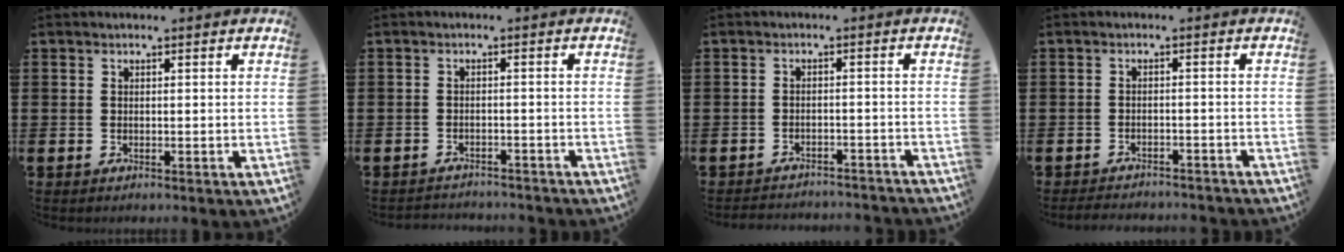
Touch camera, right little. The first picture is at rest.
{"total": 1.6, "force": [-1.6, 0.0, -0.2], "torque": [-0.002, 0.003, -0.036]}
{"total": 2.1, "force": [-2.1, -0.1, -0.2], "torque": [-0.002, 0.004, -0.046]}
{"total": 2.0, "force": [-2.0, 0.0, 0.0], "torque": [-0.004, 0.003, -0.041]}